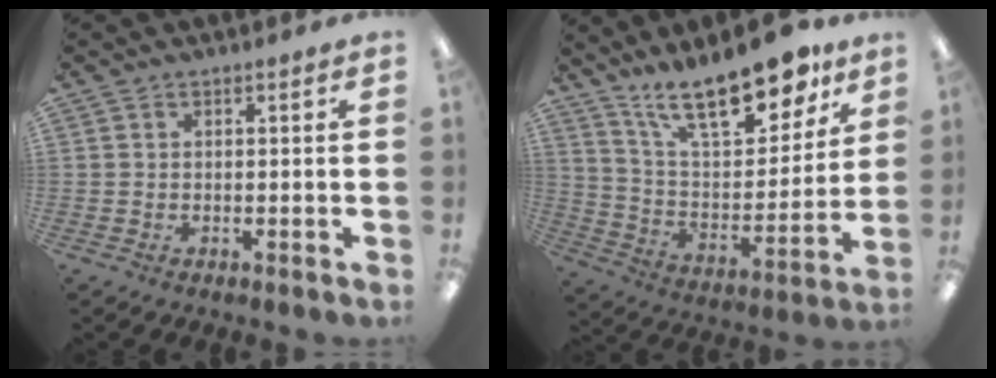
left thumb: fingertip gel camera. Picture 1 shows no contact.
{"total": 21.1, "force": [15.5, 8.0, 11.9], "torque": [-0.193, -0.099, 0.267]}